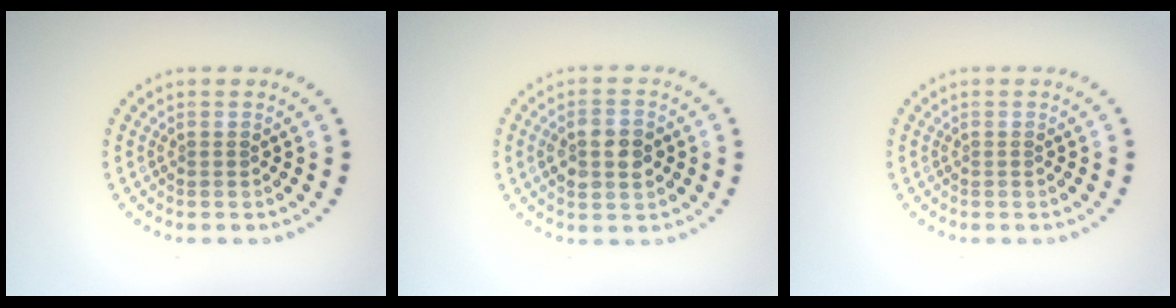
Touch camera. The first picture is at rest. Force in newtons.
{"total": 3.6, "press": 3.6, "slide": 0.1}
{"total": 0.0}